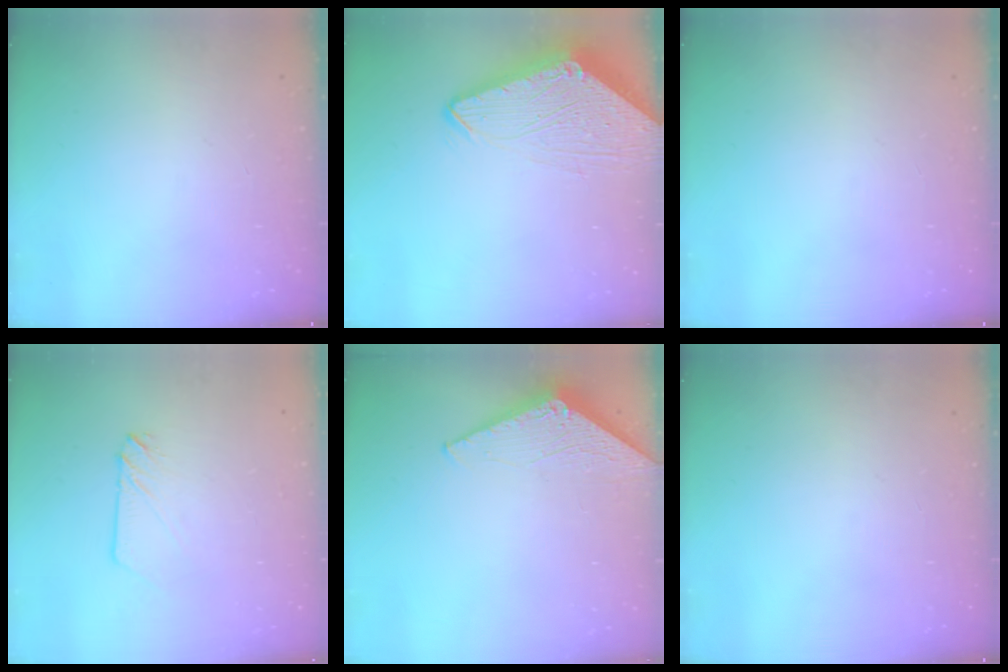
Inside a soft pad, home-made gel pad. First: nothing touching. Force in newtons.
{"total": 8.0, "press": 8.0, "slide": 0.7}
{"total": 0.0}
{"total": 3.3, "press": 3.2, "slide": 0.5}
{"total": 3.1, "press": 3.1, "slide": 0.2}
{"total": 0.0}